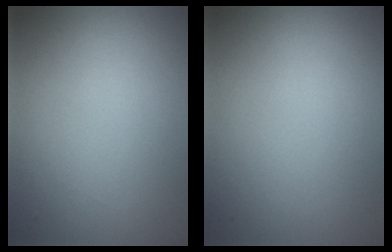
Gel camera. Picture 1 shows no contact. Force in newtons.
{"total": 0.0}